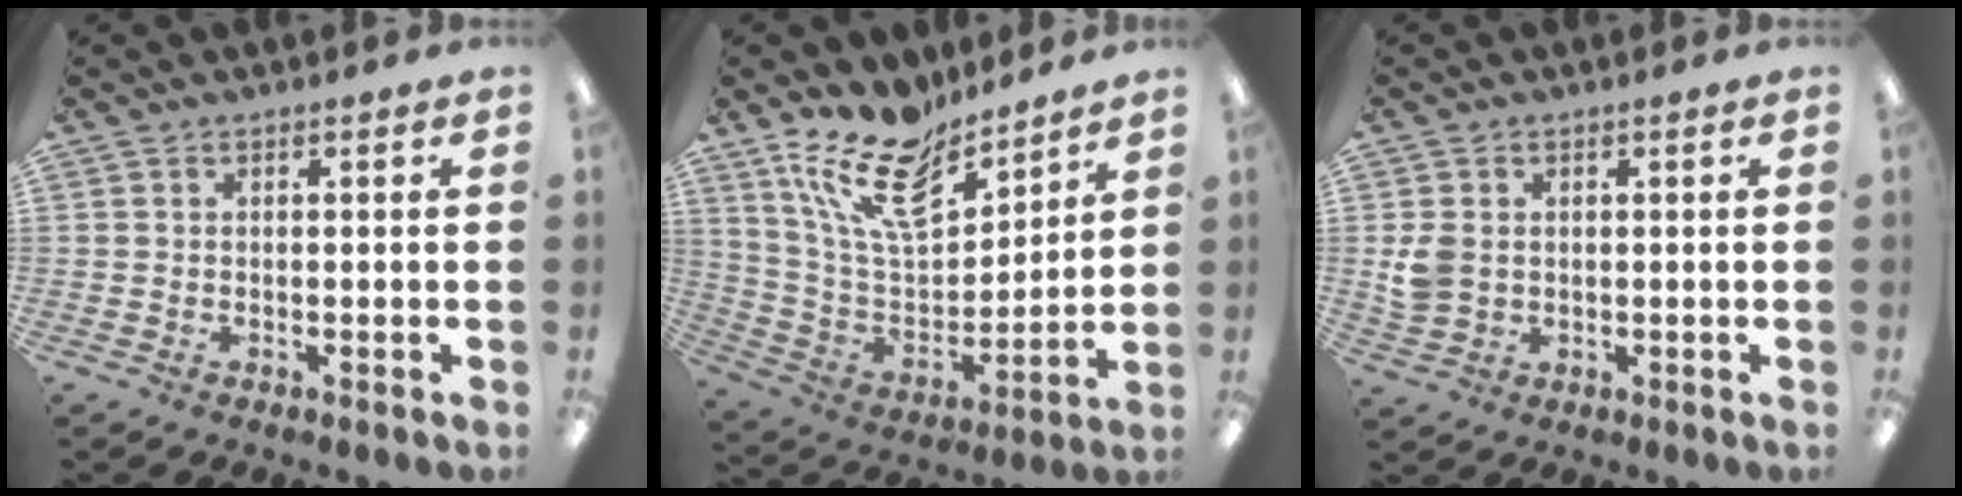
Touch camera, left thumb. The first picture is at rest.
{"total": 17.0, "force": [12.4, 7.1, 9.2], "torque": [-0.182, -0.069, 0.225]}
{"total": 4.6, "force": [0.7, 3.7, 2.6], "torque": [-0.047, 0.003, 0.014]}